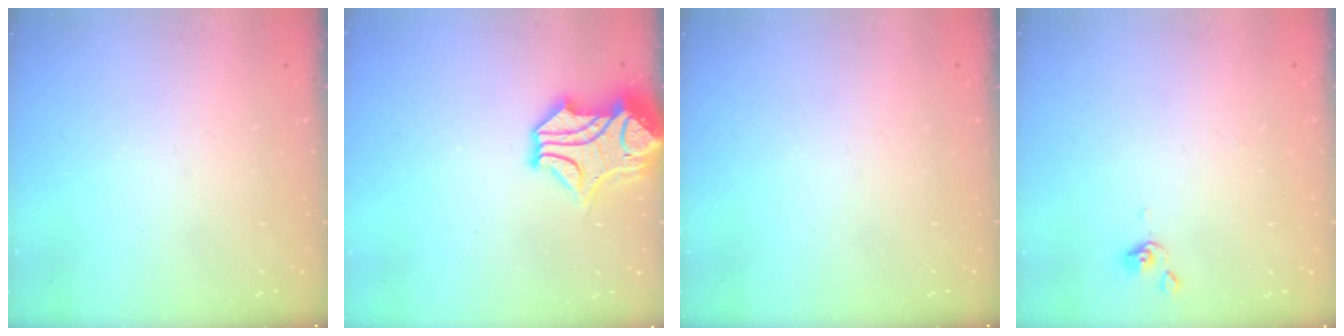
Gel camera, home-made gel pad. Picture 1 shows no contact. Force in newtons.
{"total": 8.0, "press": 7.8, "slide": 1.8}
{"total": 0.0}
{"total": 0.6, "press": 0.5, "slide": 0.2}